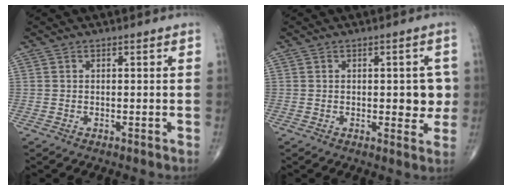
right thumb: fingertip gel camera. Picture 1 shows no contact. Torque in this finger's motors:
{"motor_torque": [0.58, 0.65, 0.80, 0.19, 0.00]}